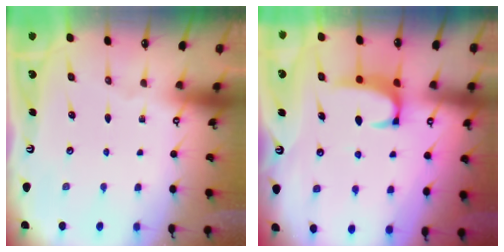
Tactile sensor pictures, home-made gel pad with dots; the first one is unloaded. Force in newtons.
{"total": 2.2, "press": 2.2, "slide": 0.3}